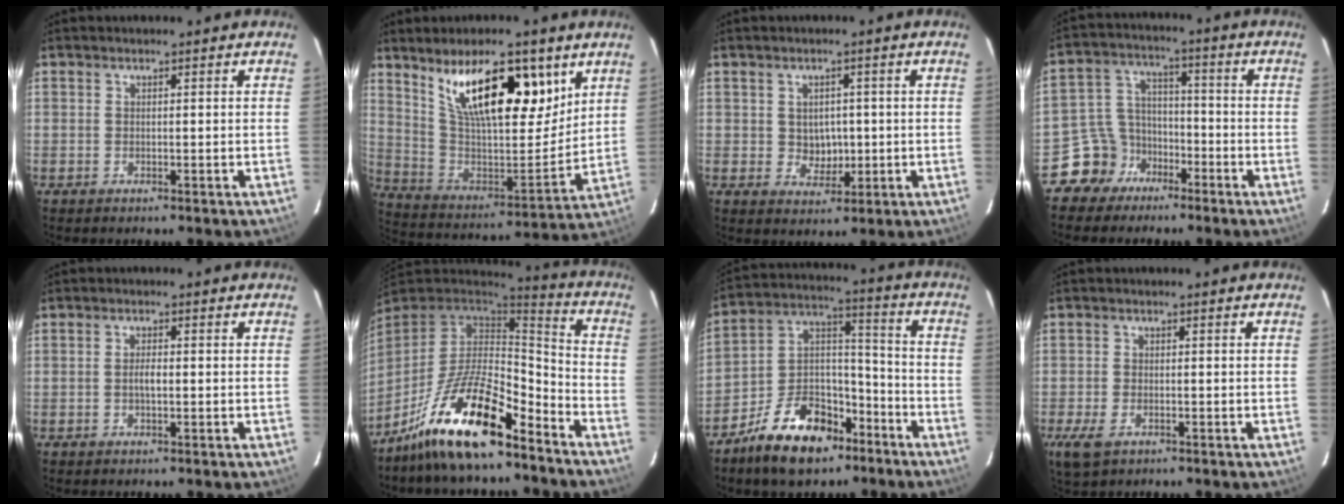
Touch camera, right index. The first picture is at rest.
{"total": 21.6, "force": [11.9, 8.1, 16.1], "torque": [-0.268, 0.005, 0.219]}
{"total": 4.2, "force": [0.1, 3.7, 2.0], "torque": [-0.032, 0.005, 0.009]}
{"total": 8.4, "force": [-5.6, 6.2, 0.6], "torque": [-0.025, 0.035, -0.104]}
{"total": 1.9, "force": [-0.3, 0.6, 1.8], "torque": [-0.034, 0.002, -0.006]}
{"total": 18.9, "force": [-12.9, 5.6, 12.6], "torque": [-0.253, -0.005, -0.233]}
{"total": 16.4, "force": [-10.5, 9.1, 8.7], "torque": [-0.170, 0.048, -0.169]}
{"total": 5.3, "force": [-2.7, 3.0, 3.4], "torque": [-0.084, -0.011, -0.049]}